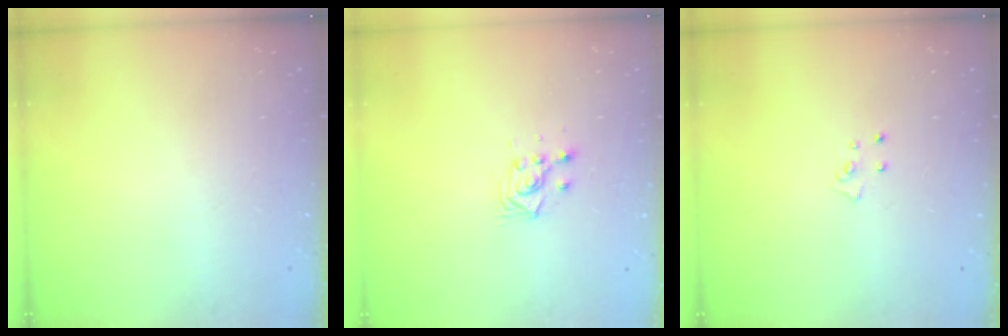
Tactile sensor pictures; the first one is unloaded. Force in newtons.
{"total": 3.5, "press": 3.4, "slide": 0.9}
{"total": 4.1, "press": 4.1, "slide": 0.4}